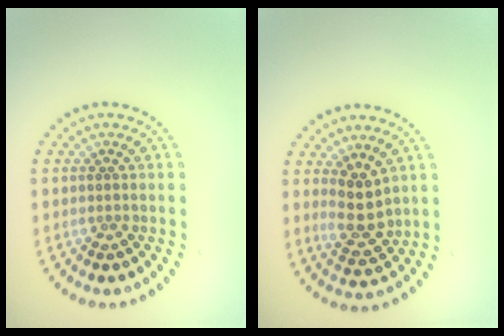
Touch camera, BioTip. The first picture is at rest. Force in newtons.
{"total": 3.0, "press": 2.8, "slide": 1.2}